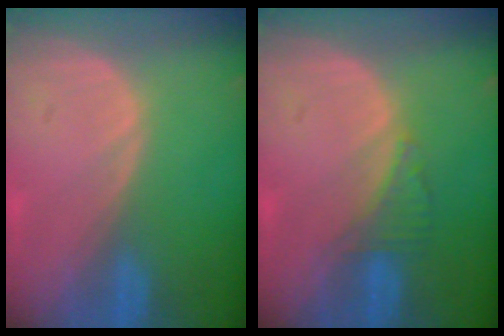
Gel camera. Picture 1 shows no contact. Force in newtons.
{"total": 2.5, "press": 2.5, "slide": 0.2}